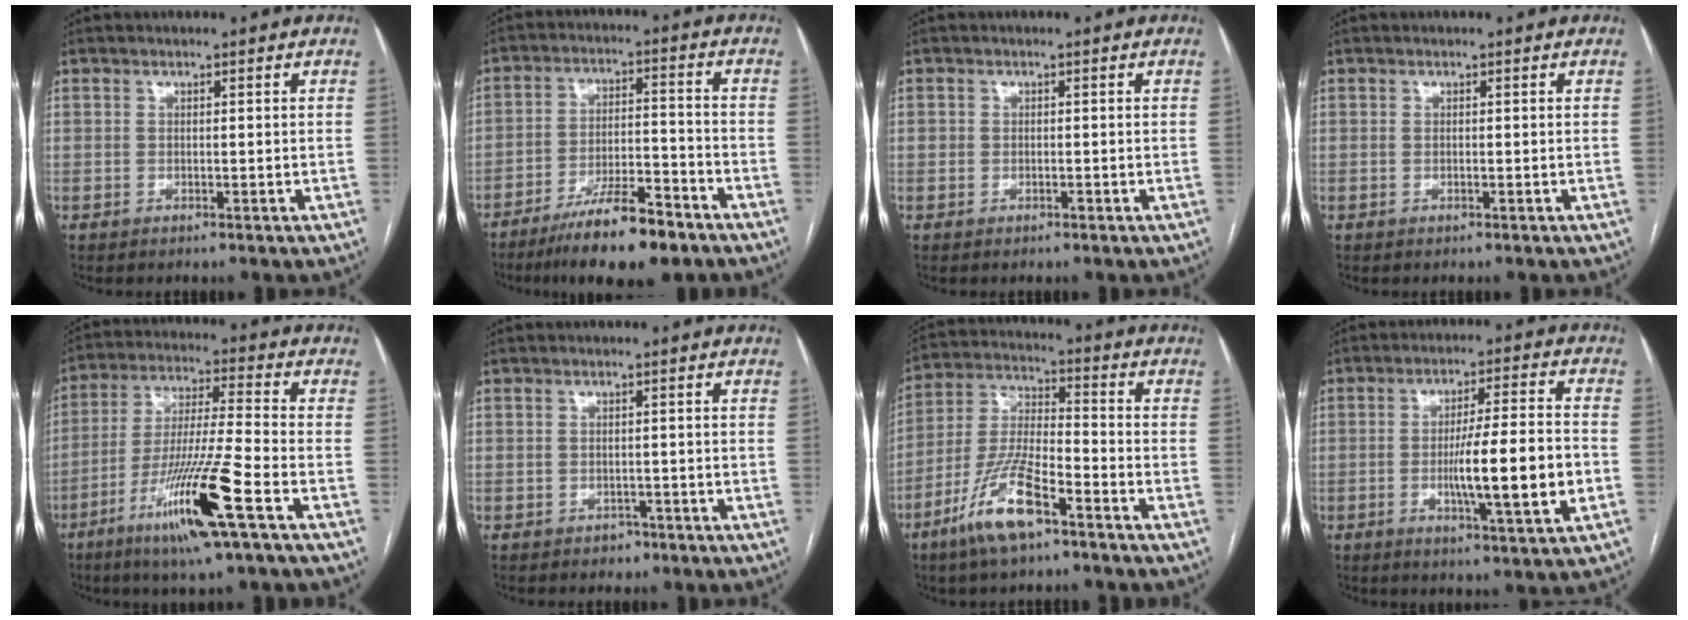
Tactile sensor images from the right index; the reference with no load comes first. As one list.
[{"total": 12.2, "force": [-8.8, 2.3, 8.2], "torque": [-0.135, -0.006, -0.148]}, {"total": 0.9, "force": [-0.2, 0.8, 0.3], "torque": [-0.005, 0.007, 0.000]}, {"total": 0.0}, {"total": 15.0, "force": [-7.3, -0.3, 13.1], "torque": [-0.260, -0.024, -0.132]}, {"total": 1.6, "force": [-1.0, 1.2, 0.4], "torque": [-0.006, 0.003, -0.012]}, {"total": 11.9, "force": [-7.1, 2.4, 9.2], "torque": [-0.197, -0.010, -0.136]}, {"total": 12.4, "force": [-2.7, 0.5, 12.1], "torque": [-0.194, -0.005, -0.045]}]